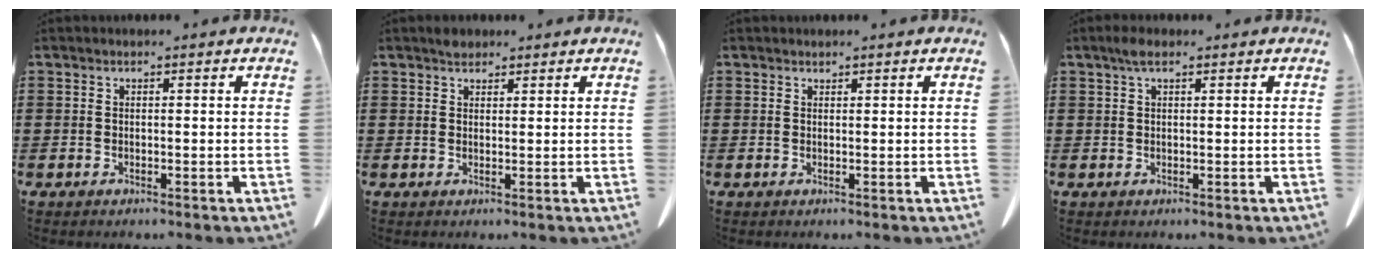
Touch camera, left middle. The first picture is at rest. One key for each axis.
{"total": 1.7, "fx": 1.5, "fy": 0.7, "fz": 0.3, "tx": -0.002, "ty": -0.004, "tz": 0.028}
{"total": 0.5, "fx": 0.5, "fy": 0.1, "fz": 0.0, "tx": -0.001, "ty": 0.001, "tz": 0.011}
{"total": 1.8, "fx": 1.0, "fy": 0.6, "fz": 1.4, "tx": -0.032, "ty": 0.002, "tz": 0.017}